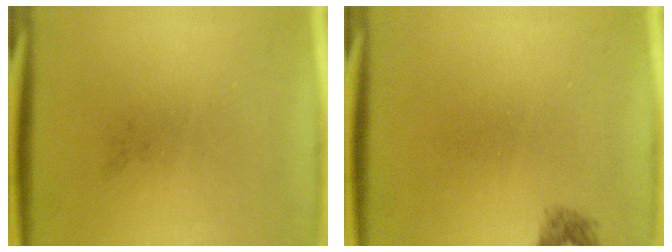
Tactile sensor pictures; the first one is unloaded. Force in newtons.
{"total": 1.1}